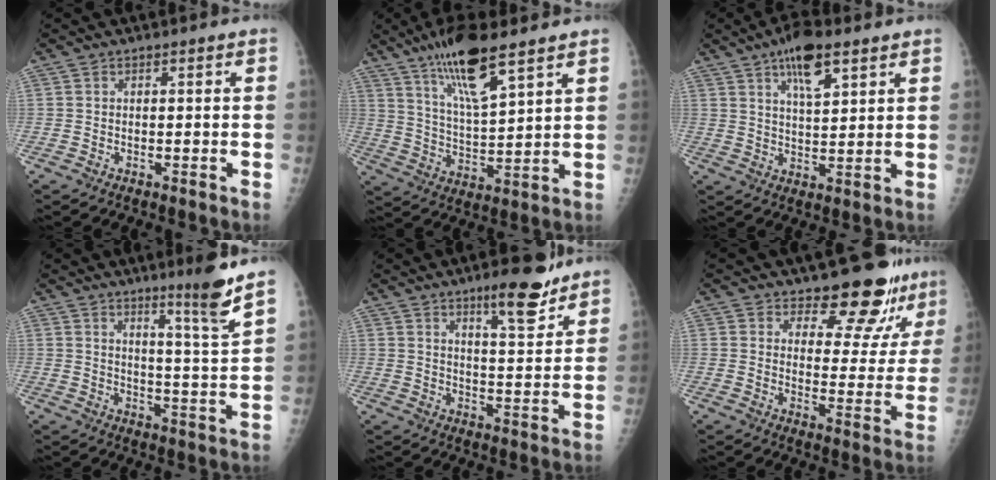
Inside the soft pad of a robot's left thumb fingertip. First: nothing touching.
{"total": 13.5, "force": [8.9, 2.9, 9.7], "torque": [-0.173, -0.045, 0.173]}
{"total": 9.4, "force": [5.5, 3.3, 6.9], "torque": [-0.101, -0.023, 0.093]}
{"total": 8.5, "force": [6.1, -0.8, 5.9], "torque": [-0.083, -0.058, 0.092]}
{"total": 9.5, "force": [6.9, 2.2, 6.3], "torque": [-0.076, -0.049, 0.104]}
{"total": 11.8, "force": [10.5, 4.3, 3.4], "torque": [-0.003, -0.088, 0.130]}